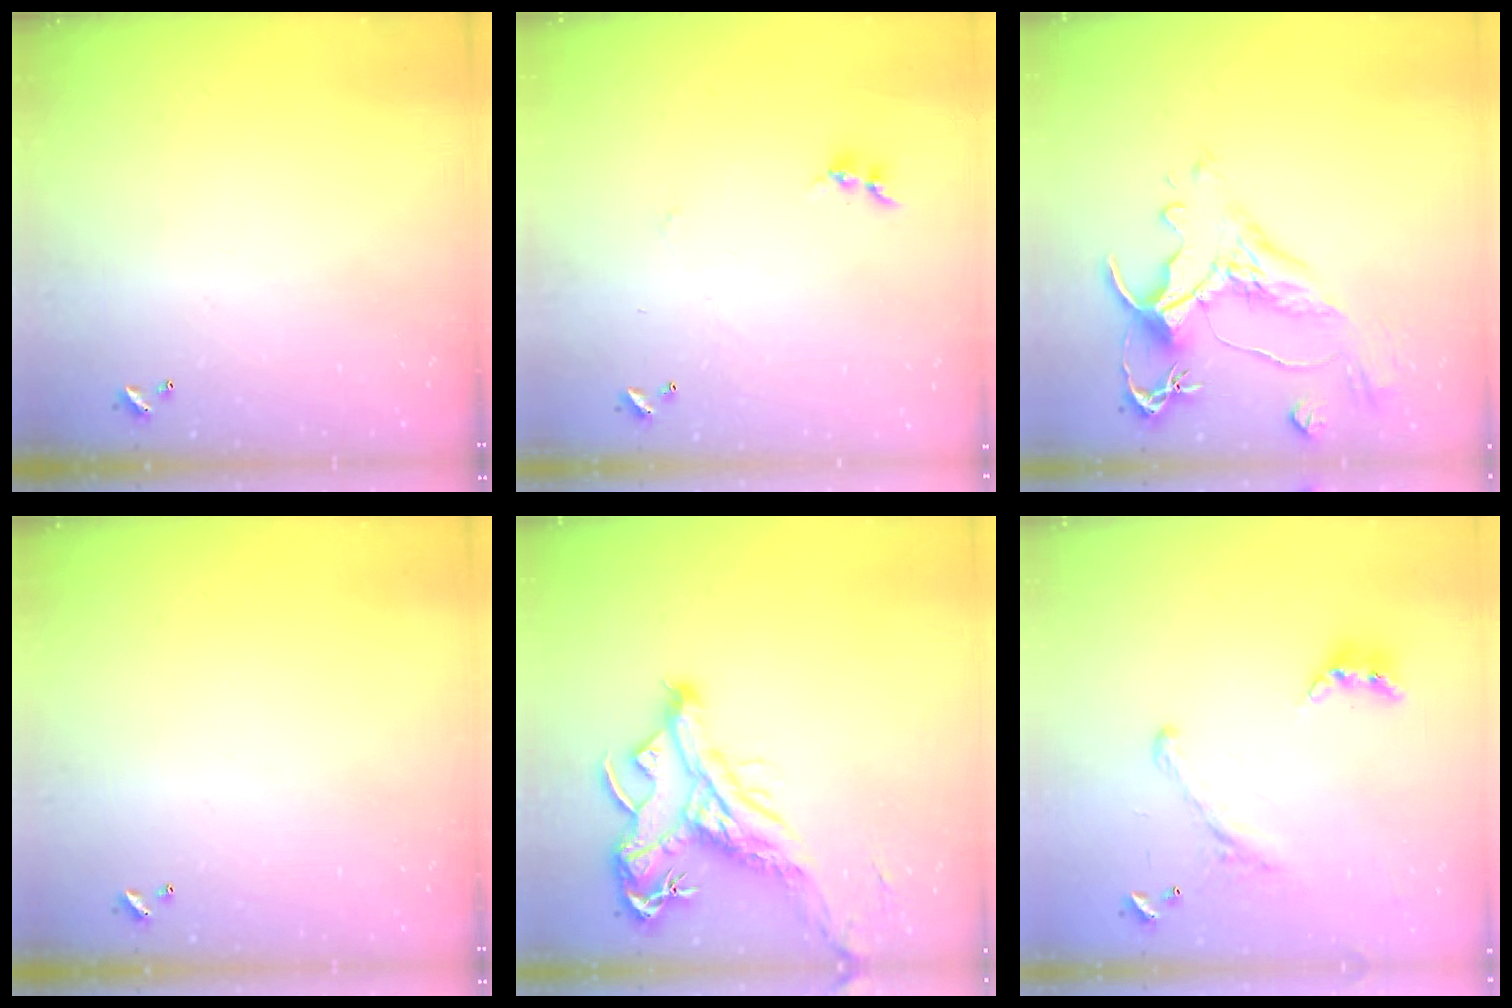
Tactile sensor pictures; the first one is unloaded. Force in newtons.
{"total": 1.4, "press": 1.3, "slide": 0.4}
{"total": 1.6, "press": 0.0, "slide": 1.6}
{"total": 0.0}
{"total": 3.5, "press": 3.3, "slide": 1.3}
{"total": 2.0, "press": 1.5, "slide": 1.2}